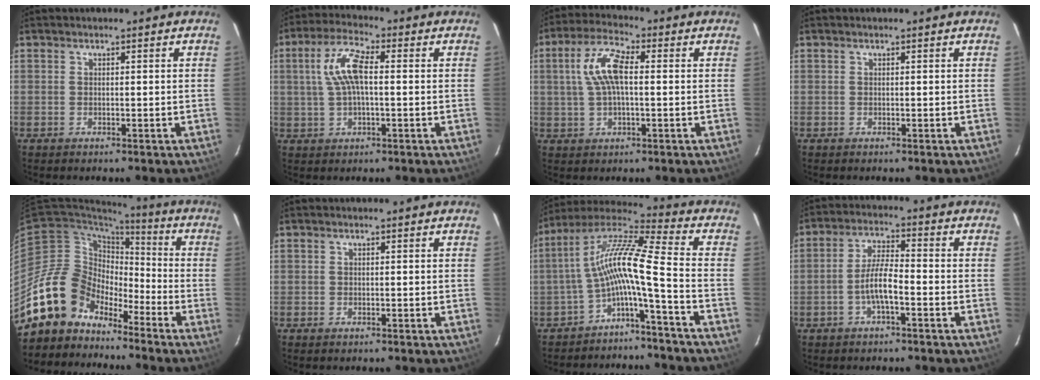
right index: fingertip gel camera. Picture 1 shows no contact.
{"total": 8.1, "force": [0.8, 3.0, 7.5], "torque": [-0.154, 0.017, 0.018]}
{"total": 8.5, "force": [0.9, 3.4, 7.8], "torque": [-0.161, 0.019, 0.019]}
{"total": 0.0}
{"total": 13.7, "force": [-10.6, 8.2, 2.6], "torque": [-0.059, 0.030, -0.195]}
{"total": 0.5, "force": [-0.4, 0.3, 0.1], "torque": [-0.002, -0.004, -0.008]}
{"total": 11.7, "force": [-4.0, -0.2, 11.0], "torque": [-0.211, 0.013, -0.085]}
{"total": 5.8, "force": [-2.4, 1.2, 5.1], "torque": [-0.106, 0.007, -0.045]}